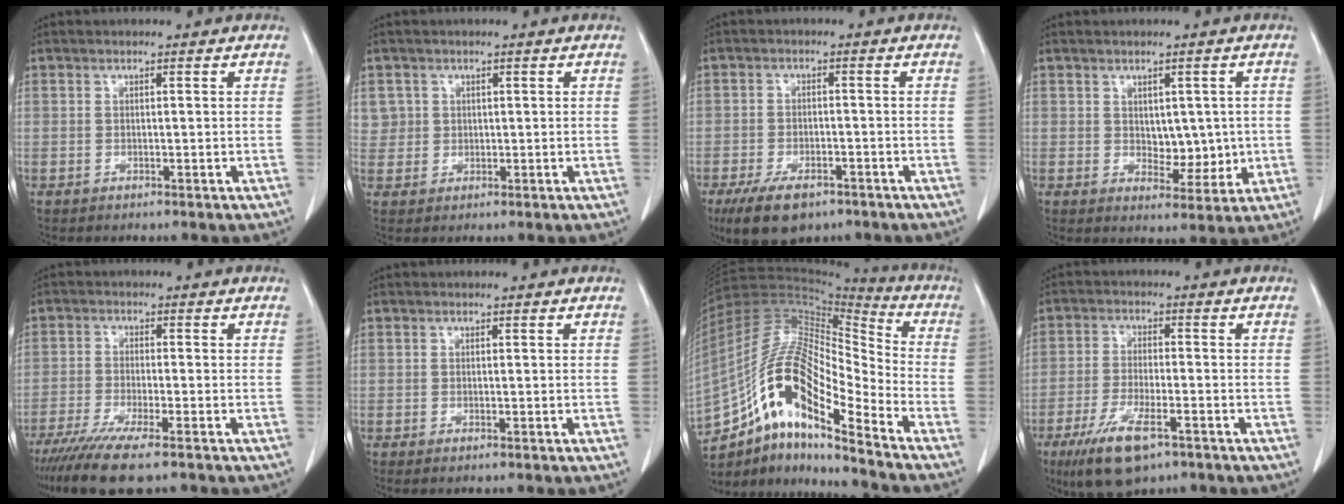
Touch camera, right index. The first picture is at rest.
{"total": 2.8, "force": [1.0, 2.6, -0.2], "torque": [0.022, 0.003, 0.015]}
{"total": 7.7, "force": [-5.3, 3.5, 4.4], "torque": [-0.080, -0.006, -0.085]}
{"total": 5.0, "force": [0.3, 3.1, 3.9], "torque": [-0.045, -0.004, 0.015]}
{"total": 9.5, "force": [-7.1, 0.6, 6.3], "torque": [-0.104, -0.024, -0.117]}
{"total": 0.5, "force": [-0.4, 0.0, 0.4], "torque": [-0.009, -0.002, -0.006]}
{"total": 17.9, "force": [-10.5, 3.8, 14.0], "torque": [-0.271, 0.027, -0.184]}
{"total": 9.6, "force": [-5.7, 2.7, 7.3], "torque": [-0.142, -0.019, -0.096]}